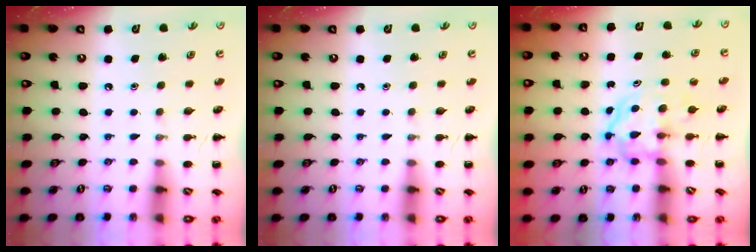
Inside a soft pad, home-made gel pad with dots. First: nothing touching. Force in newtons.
{"total": 0.0}
{"total": 3.9, "press": 3.9, "slide": 0.5}